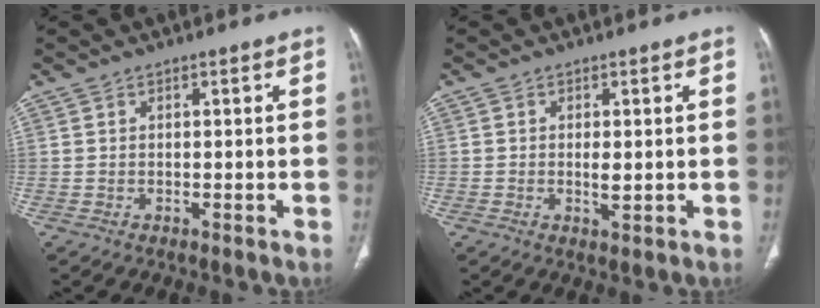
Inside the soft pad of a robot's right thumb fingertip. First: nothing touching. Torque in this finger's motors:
{"motor_torque": [3.41, 1.61, 1.52, -1.26, 0.66]}